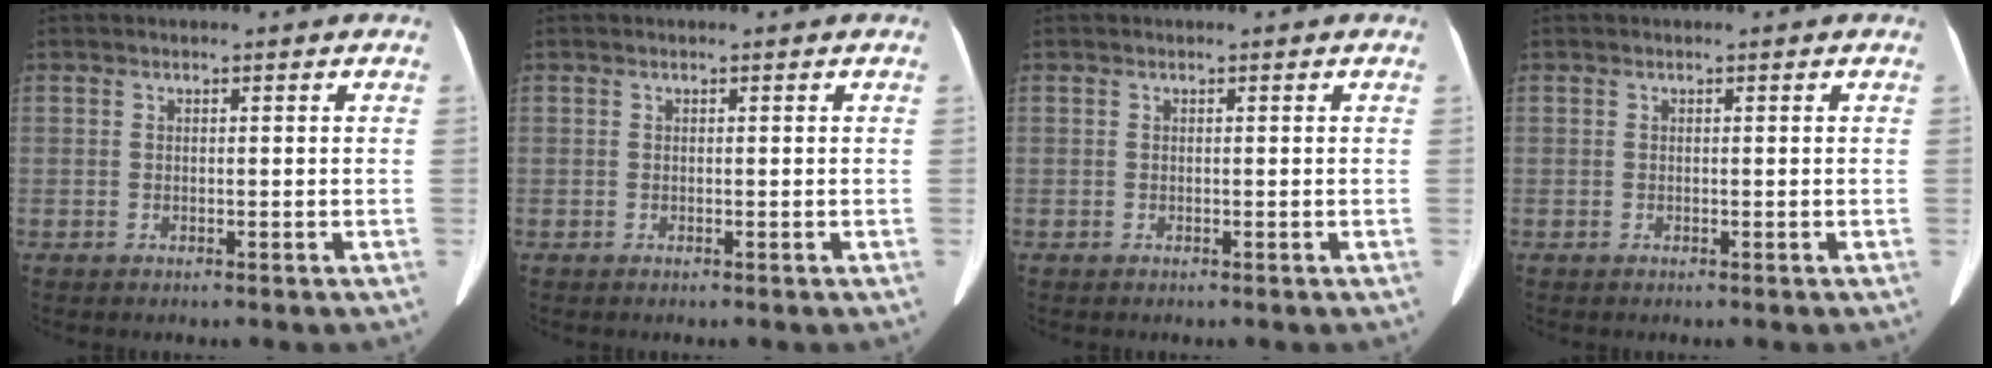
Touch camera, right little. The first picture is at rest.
{"total": 0.0}
{"total": 0.0}
{"total": 0.0}